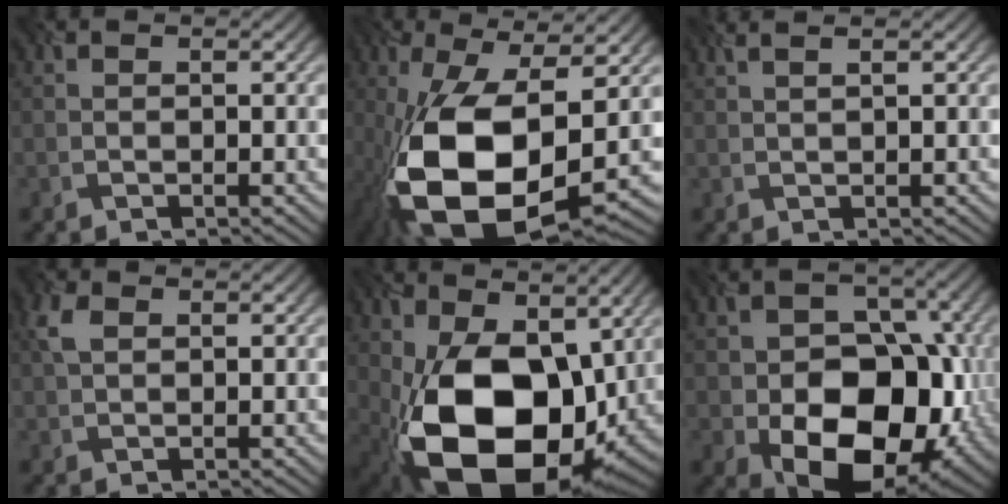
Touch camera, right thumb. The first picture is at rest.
{"total": 17.5, "force": [-3.6, 8.4, 15.0], "torque": [-0.322, -0.033, -0.053]}
{"total": 2.0, "force": [1.1, 0.4, 1.5], "torque": [-0.016, 0.007, 0.011]}
{"total": 1.7, "force": [0.7, 1.0, 1.1], "torque": [-0.037, 0.006, 0.014]}
{"total": 19.2, "force": [-1.9, 12.5, 14.4], "torque": [-0.287, -0.048, -0.021]}
{"total": 15.1, "force": [-4.9, 10.2, 10.0], "torque": [-0.141, -0.033, -0.073]}